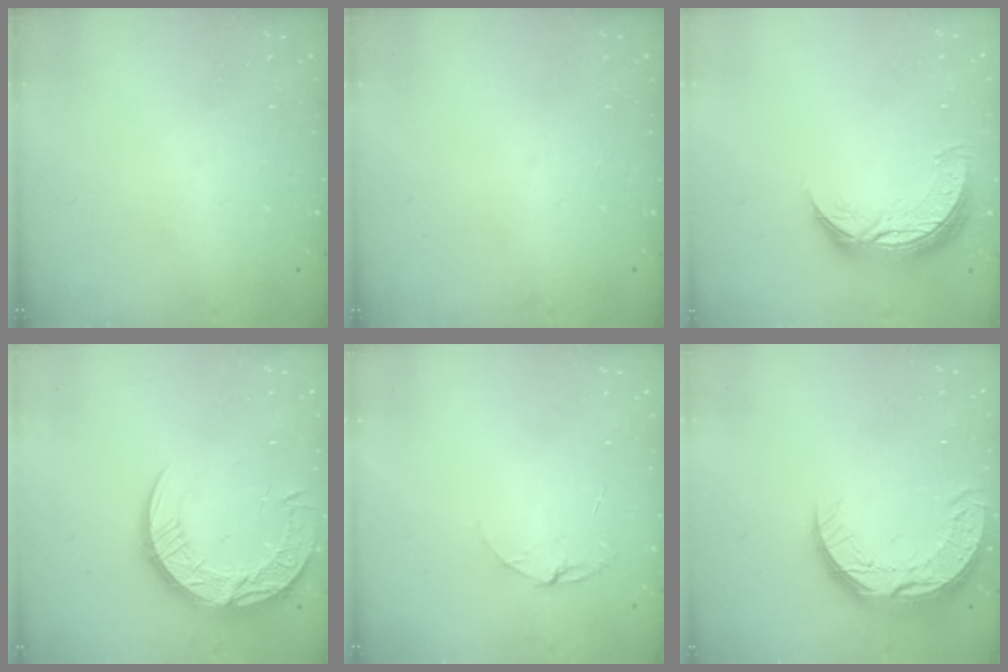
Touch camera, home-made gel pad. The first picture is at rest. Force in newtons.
{"total": 0.0}
{"total": 10.3, "press": 10.2, "slide": 0.7}
{"total": 18.4, "press": 18.4, "slide": 1.0}
{"total": 4.1, "press": 4.1, "slide": 0.3}
{"total": 15.1, "press": 15.1, "slide": 1.1}